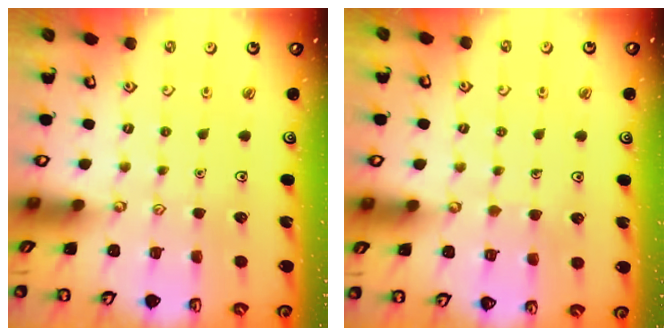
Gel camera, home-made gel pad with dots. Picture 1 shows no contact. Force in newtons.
{"total": 4.4, "press": 4.4, "slide": 0.3}